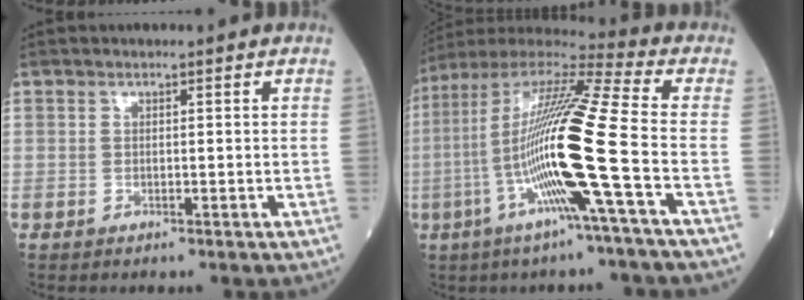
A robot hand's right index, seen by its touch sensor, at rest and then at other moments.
{"total": 19.9, "force": [-4.6, -1.2, 19.3], "torque": [-0.387, -0.011, -0.103]}